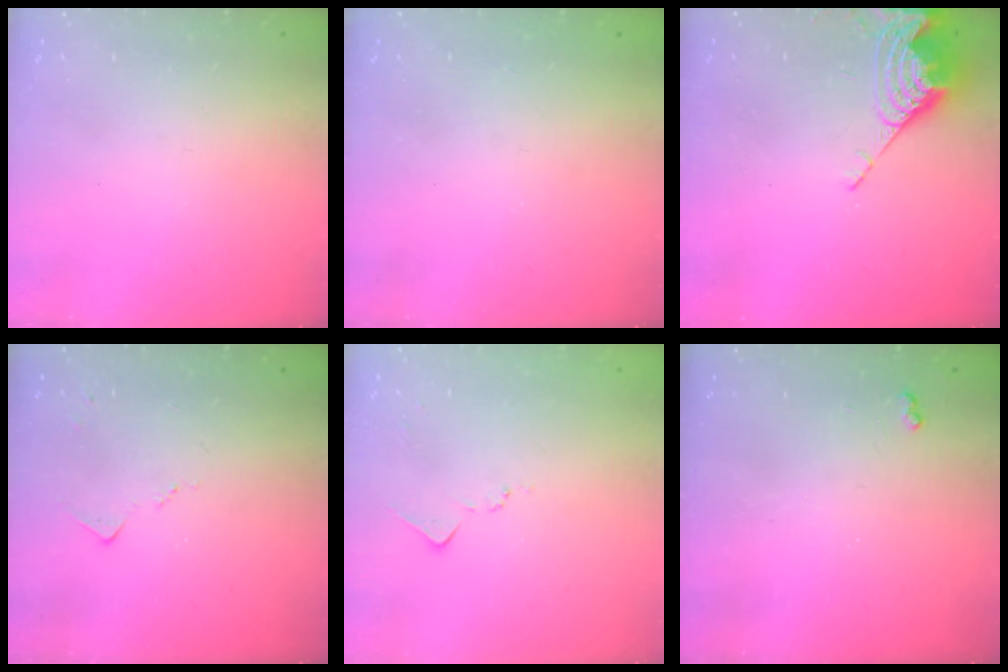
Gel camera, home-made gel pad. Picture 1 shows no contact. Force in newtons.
{"total": 1.0, "press": 0.9, "slide": 0.1}
{"total": 8.0, "press": 8.0, "slide": 0.8}
{"total": 5.8, "press": 5.8, "slide": 0.8}
{"total": 6.6, "press": 6.6, "slide": 0.7}
{"total": 2.9, "press": 2.9, "slide": 0.5}